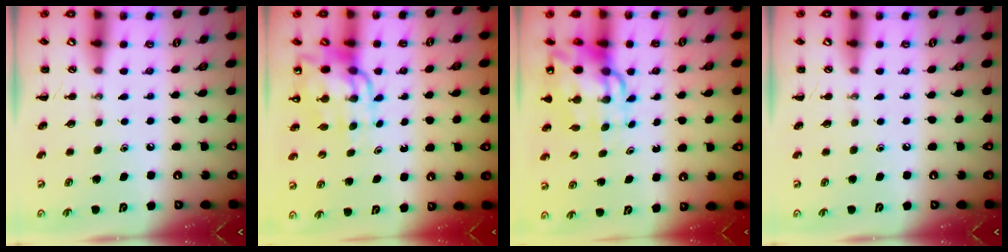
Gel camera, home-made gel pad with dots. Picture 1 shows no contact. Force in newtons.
{"total": 12.0, "press": 11.4, "slide": 3.8}
{"total": 10.4, "press": 10.0, "slide": 2.7}
{"total": 0.0}